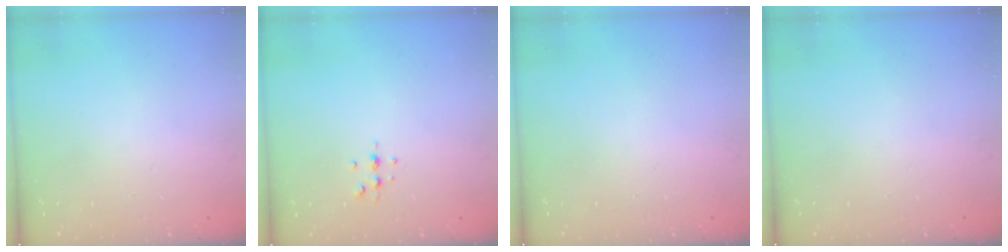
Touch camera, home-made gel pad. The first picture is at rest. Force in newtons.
{"total": 4.4, "press": 4.3, "slide": 0.6}
{"total": 0.0}
{"total": 0.0}